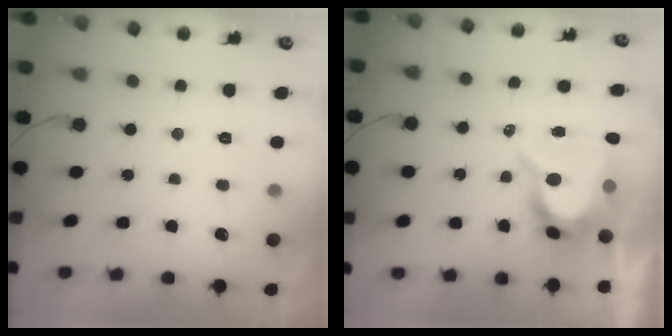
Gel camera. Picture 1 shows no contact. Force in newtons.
{"total": 9.8, "press": 9.7, "slide": 0.7}